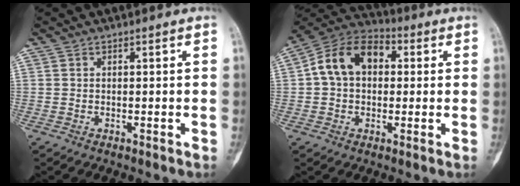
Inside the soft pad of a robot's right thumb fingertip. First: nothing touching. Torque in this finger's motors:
{"motor_torque": [-0.41, 0.80, 0.27, -0.12, 0.08]}